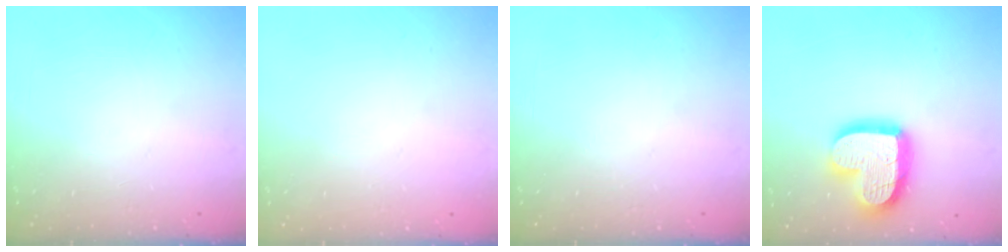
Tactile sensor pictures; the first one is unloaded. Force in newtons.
{"total": 0.0}
{"total": 0.0}
{"total": 17.7, "press": 17.7, "slide": 1.5}